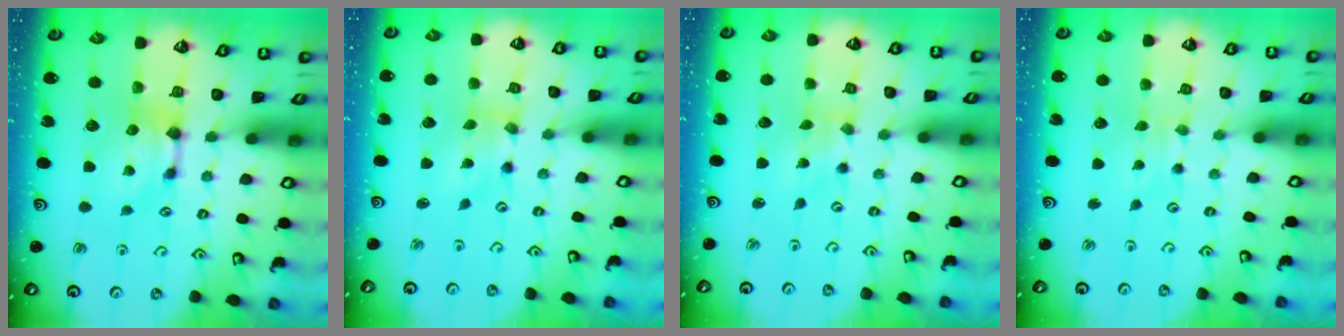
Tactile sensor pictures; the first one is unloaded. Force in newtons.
{"total": 1.5, "press": 1.0, "slide": 1.1}
{"total": 3.6, "press": 3.6, "slide": 0.8}
{"total": 2.4, "press": 2.3, "slide": 0.4}